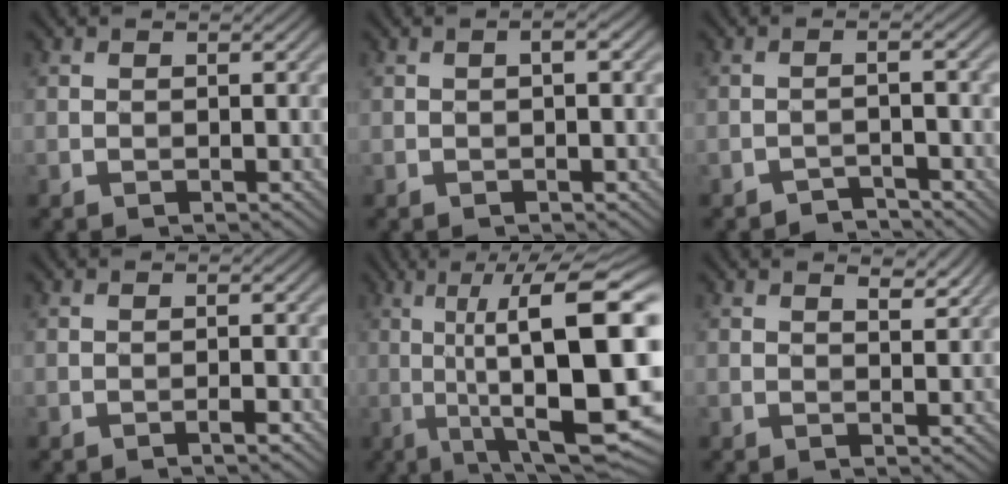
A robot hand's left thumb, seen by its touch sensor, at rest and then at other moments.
{"total": 1.5, "force": [-0.1, 0.2, 1.5], "torque": [-0.025, 0.004, -0.001]}
{"total": 2.2, "force": [-2.0, -0.1, 0.8], "torque": [-0.014, 0.009, -0.044]}
{"total": 1.0, "force": [-0.8, -0.2, 0.7], "torque": [-0.012, 0.006, -0.012]}
{"total": 18.0, "force": [-1.0, 4.8, 17.3], "torque": [-0.251, 0.017, -0.003]}
{"total": 2.6, "force": [2.0, 0.6, 1.5], "torque": [-0.028, -0.005, 0.039]}